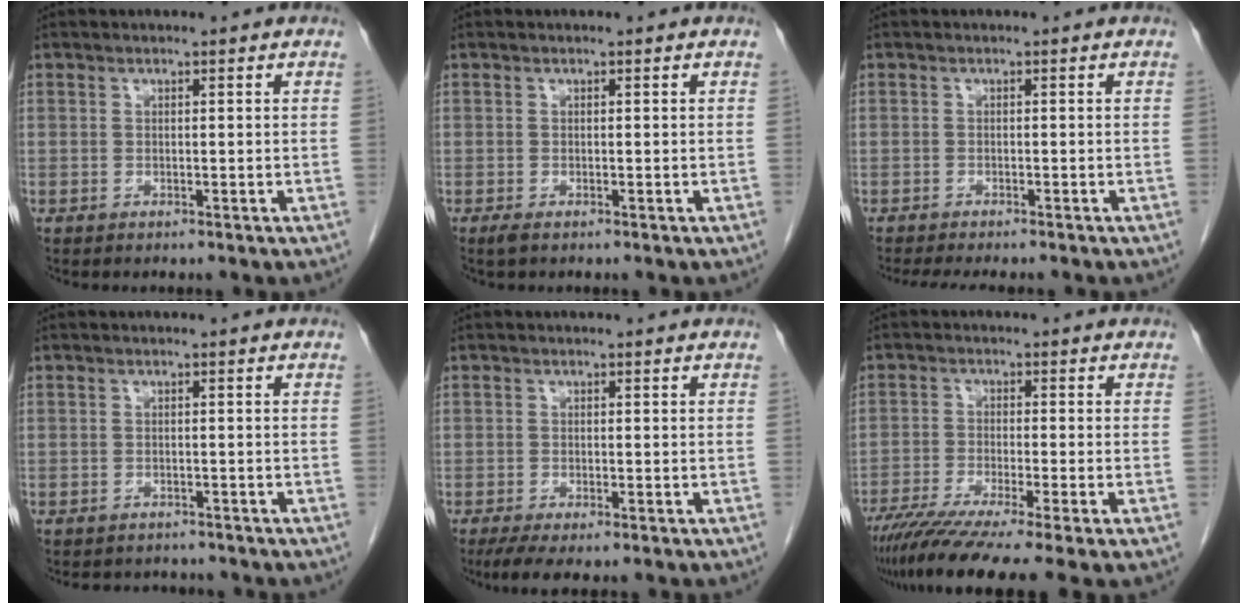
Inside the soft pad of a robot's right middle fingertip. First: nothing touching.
{"total": 0.9, "force": [-0.6, 0.2, 0.6], "torque": [-0.014, -0.003, -0.009]}
{"total": 6.5, "force": [-5.6, 1.2, 3.1], "torque": [-0.038, -0.010, -0.081]}
{"total": 3.8, "force": [-3.5, 1.5, 0.3], "torque": [-0.005, 0.001, -0.045]}
{"total": 4.3, "force": [-2.9, 1.1, 3.0], "torque": [-0.054, -0.013, -0.046]}
{"total": 11.9, "force": [-9.0, -0.6, 7.8], "torque": [-0.126, -0.035, -0.144]}